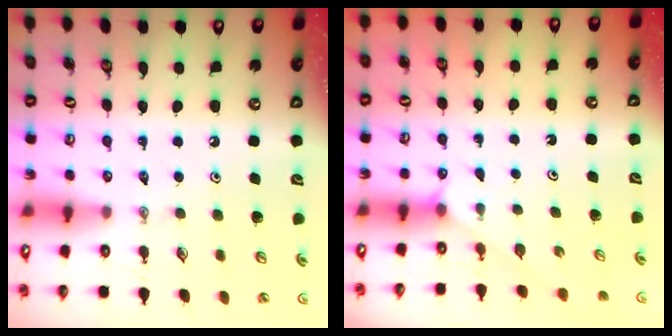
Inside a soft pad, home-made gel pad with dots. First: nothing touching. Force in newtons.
{"total": 2.1, "press": 2.0, "slide": 0.3}